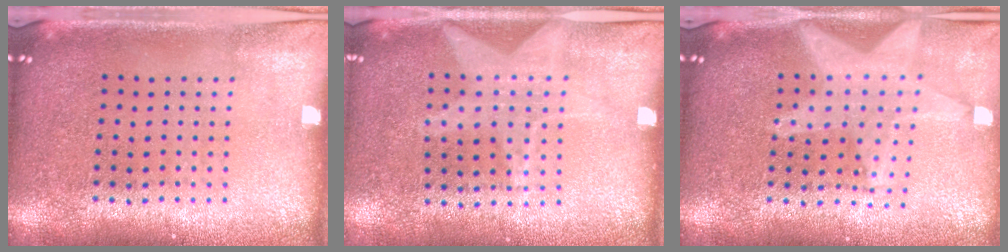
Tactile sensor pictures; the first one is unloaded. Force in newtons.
{"total": 1.2, "press": 1.1, "slide": 0.3}
{"total": 2.3, "press": 1.8, "slide": 1.3}